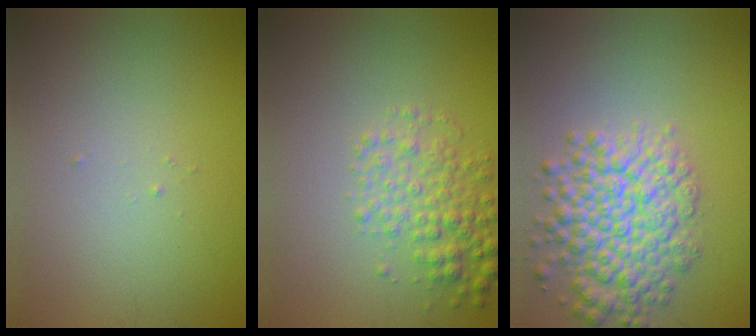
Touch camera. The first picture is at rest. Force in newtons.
{"total": 3.3, "press": 3.3, "slide": 0.1}
{"total": 6.5, "press": 6.5, "slide": 0.2}